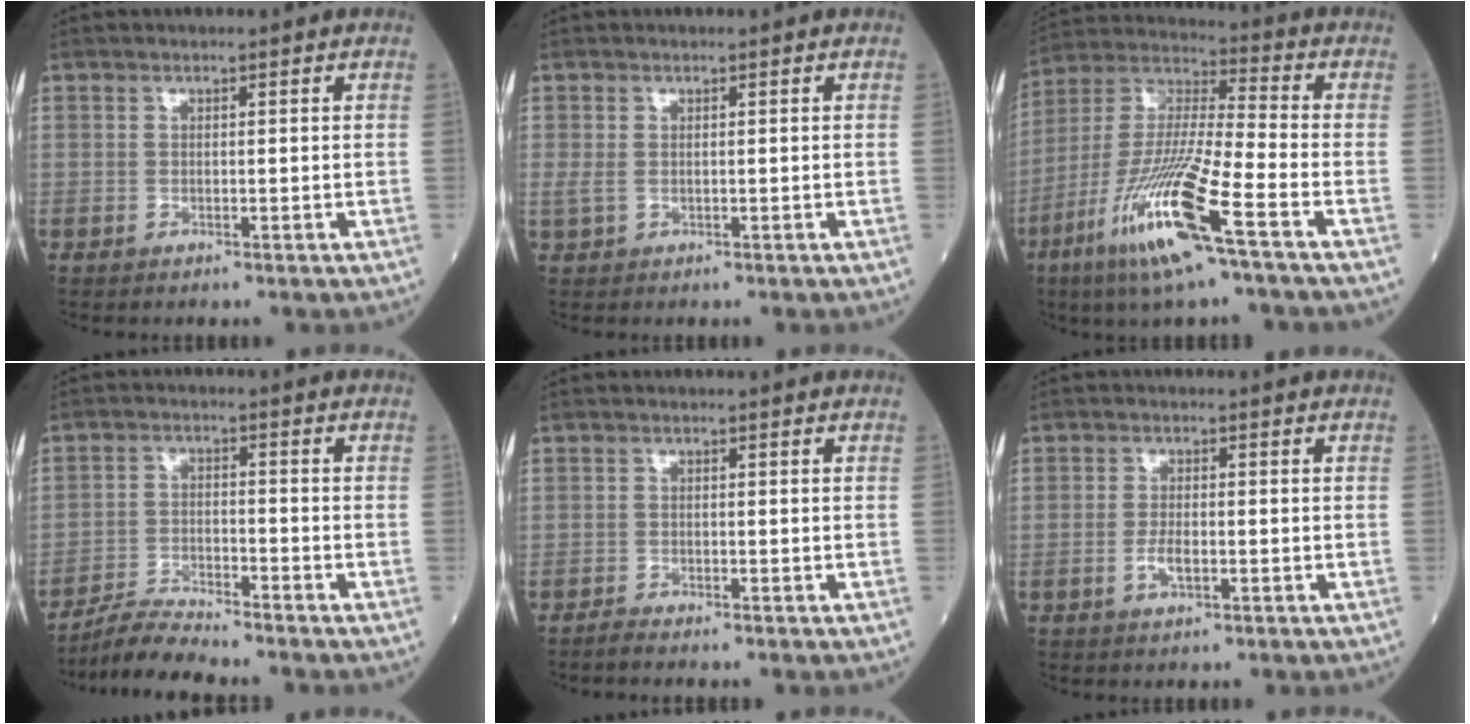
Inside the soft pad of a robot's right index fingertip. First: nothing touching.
{"total": 1.3, "force": [-0.2, 0.8, 1.0], "torque": [-0.025, 0.002, -0.002]}
{"total": 16.5, "force": [-8.2, 0.5, 14.3], "torque": [-0.300, -0.031, -0.160]}
{"total": 5.5, "force": [-5.4, -0.5, 1.1], "torque": [-0.022, -0.015, -0.103]}
{"total": 1.2, "force": [-1.2, -0.1, 0.2], "torque": [-0.011, -0.002, -0.024]}
{"total": 2.5, "force": [-0.9, 0.8, 2.2], "torque": [-0.045, 0.001, -0.016]}